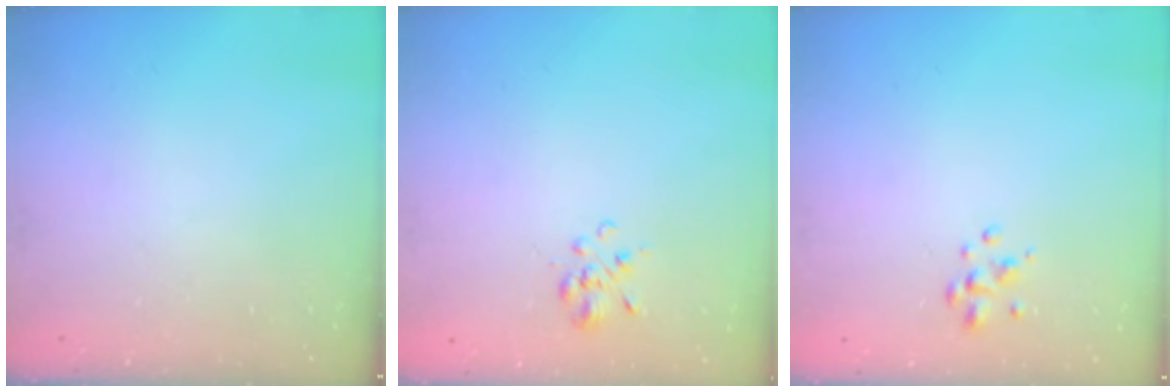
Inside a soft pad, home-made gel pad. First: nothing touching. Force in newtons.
{"total": 2.8, "press": 2.6, "slide": 1.2}
{"total": 2.1, "press": 2.1, "slide": 0.1}